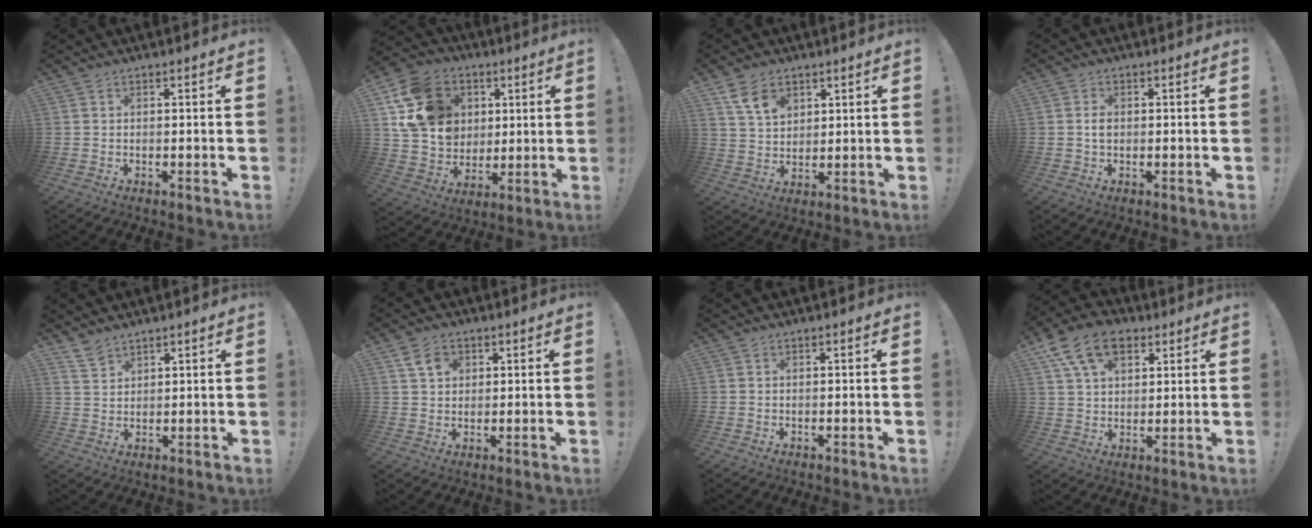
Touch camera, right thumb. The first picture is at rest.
{"total": 18.0, "force": [5.6, 14.9, 8.4], "torque": [-0.136, -0.007, 0.127]}
{"total": 8.1, "force": [4.6, 5.3, 4.0], "torque": [-0.062, -0.017, 0.088]}
{"total": 2.2, "force": [-0.1, 1.5, 1.6], "torque": [-0.018, 0.000, -0.006]}
{"total": 4.3, "force": [3.6, 1.9, 1.2], "torque": [-0.017, -0.026, 0.069]}
{"total": 5.7, "force": [2.5, 4.2, 2.9], "torque": [-0.041, -0.002, 0.046]}
{"total": 0.0}
{"total": 13.2, "force": [6.4, 8.5, 7.8], "torque": [-0.132, -0.013, 0.123]}